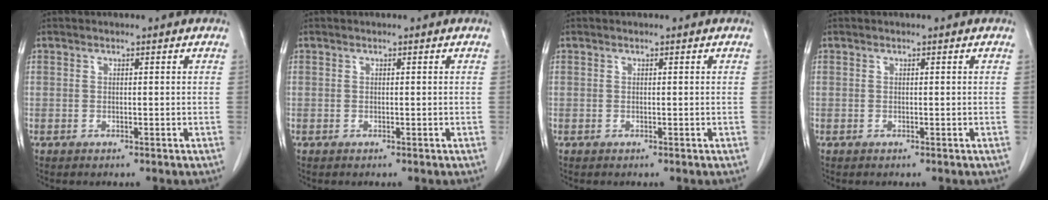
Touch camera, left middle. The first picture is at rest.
{"total": 0.0}
{"total": 0.0}
{"total": 0.0}